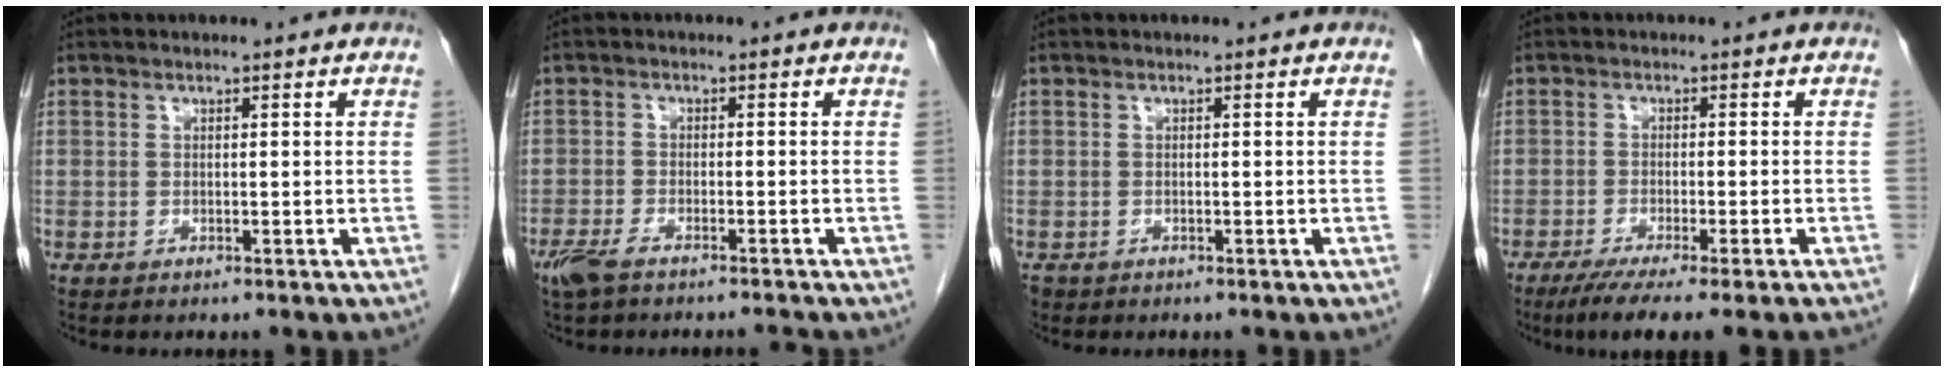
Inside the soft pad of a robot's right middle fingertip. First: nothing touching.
{"total": 4.9, "force": [-4.1, 0.6, 2.5], "torque": [-0.049, -0.010, -0.076]}
{"total": 0.8, "force": [-0.6, 0.6, 0.1], "torque": [-0.010, 0.001, -0.008]}
{"total": 8.5, "force": [-6.5, -0.5, 5.4], "torque": [-0.071, -0.022, -0.099]}